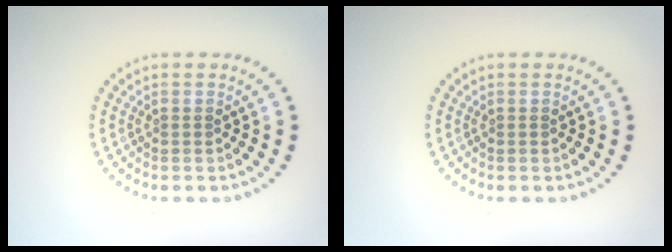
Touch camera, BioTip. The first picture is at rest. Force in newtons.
{"total": 0.0}